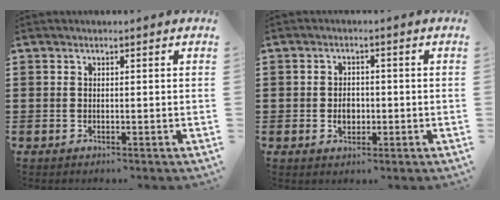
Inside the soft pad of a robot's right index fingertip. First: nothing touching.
{"total": 2.7, "force": [-0.5, 2.0, 1.8], "torque": [-0.029, 0.002, -0.013]}